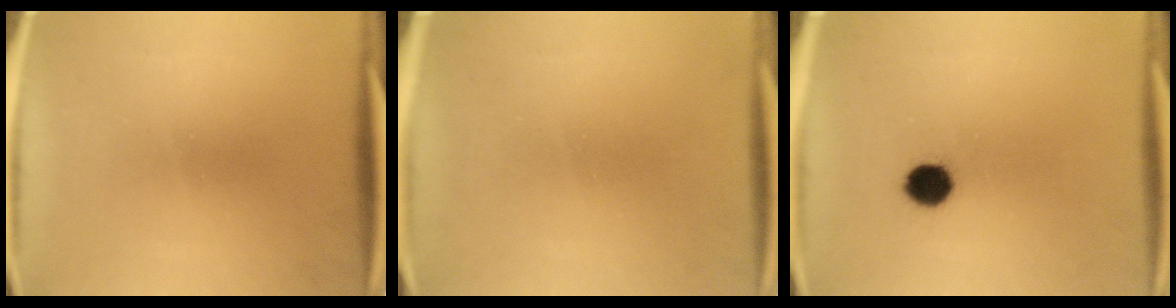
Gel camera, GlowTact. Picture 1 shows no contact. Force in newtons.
{"total": 1.1}
{"total": 5.4}